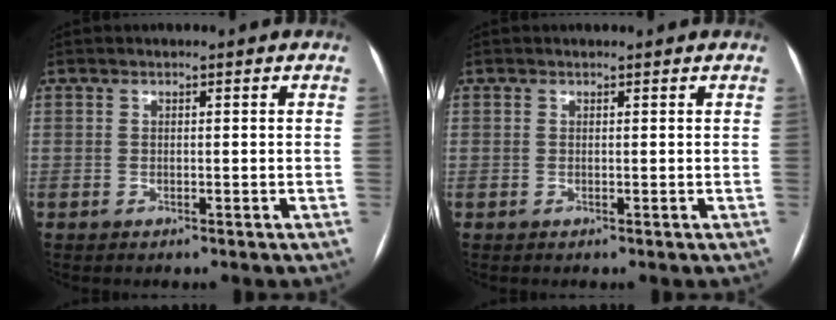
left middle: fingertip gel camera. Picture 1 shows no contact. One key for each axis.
{"total": 0.8, "fx": 0.8, "fy": 0.2, "fz": 0.1, "tx": -0.007, "ty": 0.010, "tz": 0.012}